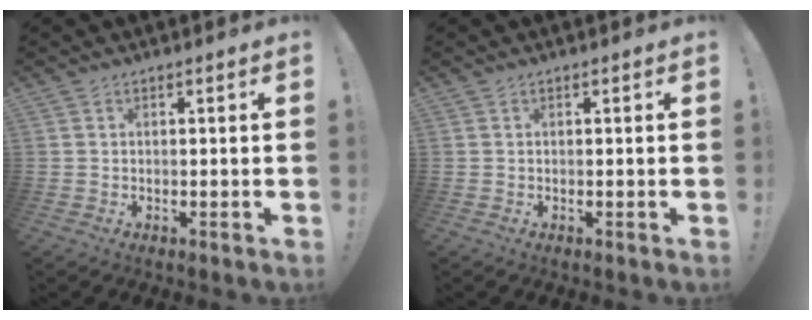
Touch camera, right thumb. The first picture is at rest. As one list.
[{"total": 0.0}]